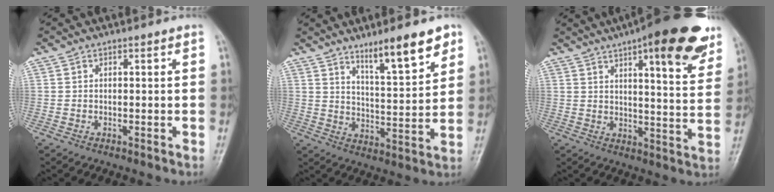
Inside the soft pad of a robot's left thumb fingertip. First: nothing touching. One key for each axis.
{"total": 11.1, "fx": 7.5, "fy": 2.2, "fz": 7.8, "tx": -0.107, "ty": -0.051, "tz": 0.125}
{"total": 20.7, "fx": 12.5, "fy": 5.5, "fz": 15.6, "tx": -0.185, "ty": -0.042, "tz": 0.160}